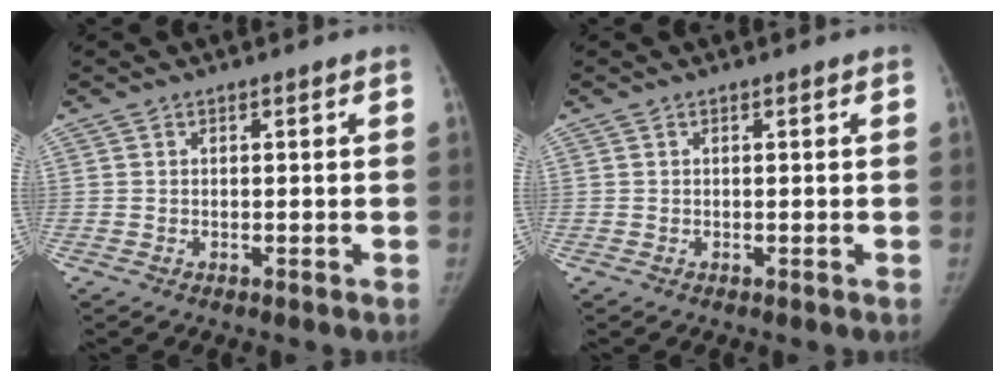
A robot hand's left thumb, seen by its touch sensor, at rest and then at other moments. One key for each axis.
{"total": 0.0}